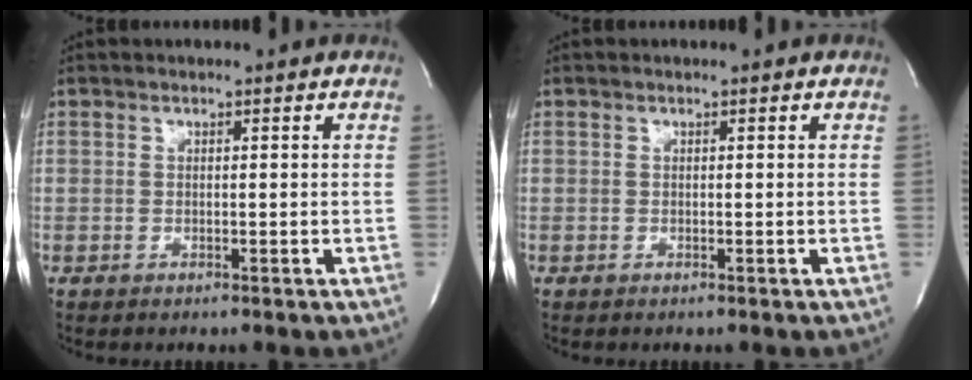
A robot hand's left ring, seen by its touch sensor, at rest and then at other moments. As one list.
[{"total": 0.0}]